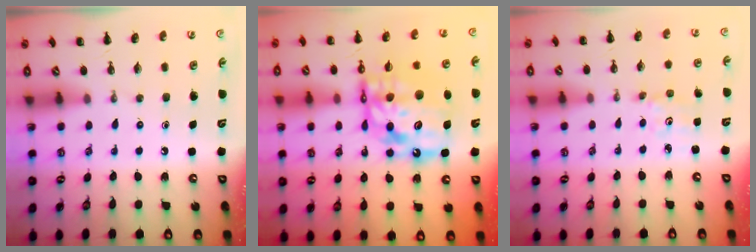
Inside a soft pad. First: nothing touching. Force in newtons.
{"total": 17.6, "press": 17.1, "slide": 4.4}
{"total": 1.5, "press": 1.5, "slide": 0.3}